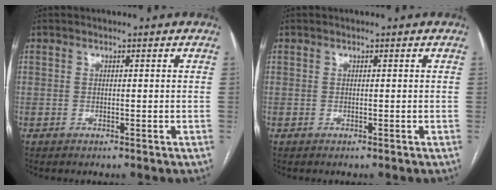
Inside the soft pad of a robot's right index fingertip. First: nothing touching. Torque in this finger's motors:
{"motor_torque": [0.00, 0.00, 0.00, 0.00]}